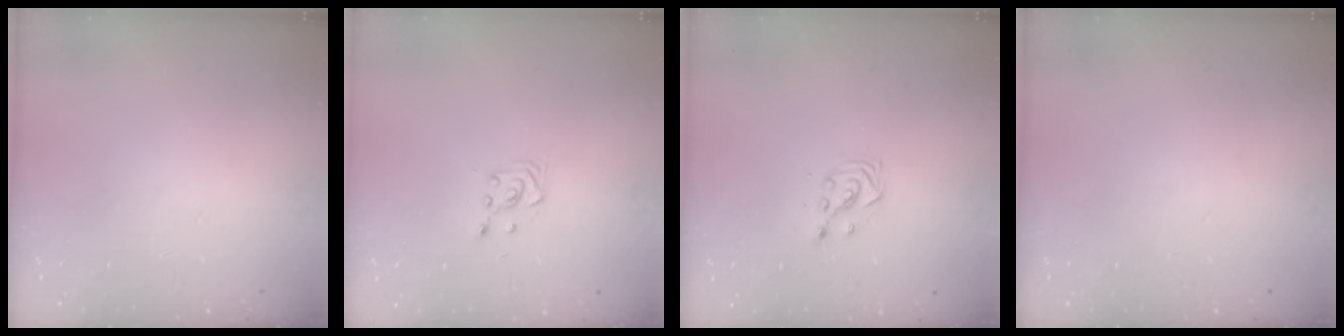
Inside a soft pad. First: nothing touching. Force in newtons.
{"total": 2.8, "press": 2.7, "slide": 0.7}
{"total": 2.9, "press": 2.9, "slide": 0.3}
{"total": 0.0}